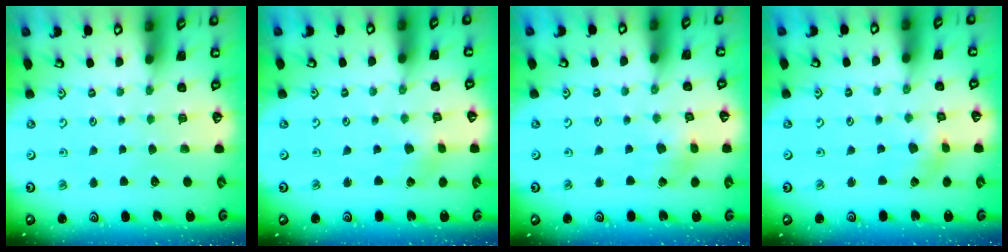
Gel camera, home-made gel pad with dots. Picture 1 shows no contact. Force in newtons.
{"total": 0.9, "press": 0.9, "slide": 0.2}
{"total": 3.7, "press": 3.7, "slide": 0.3}
{"total": 3.1, "press": 3.1, "slide": 0.4}